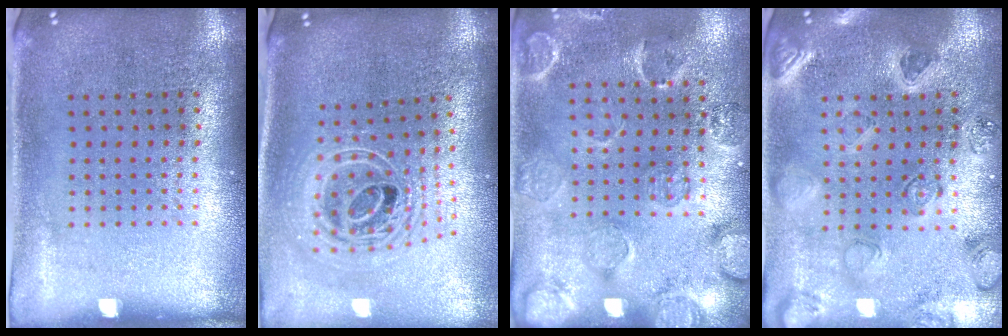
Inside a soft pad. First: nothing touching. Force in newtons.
{"total": 2.5, "press": 1.9, "slide": 1.7}
{"total": 2.8, "press": 1.8, "slide": 2.1}
{"total": 1.1, "press": 1.1, "slide": 0.2}